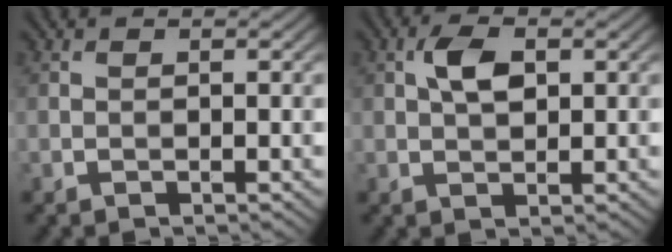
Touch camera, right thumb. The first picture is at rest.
{"total": 3.8, "force": [1.0, 2.0, 3.0], "torque": [-0.063, 0.006, 0.015]}